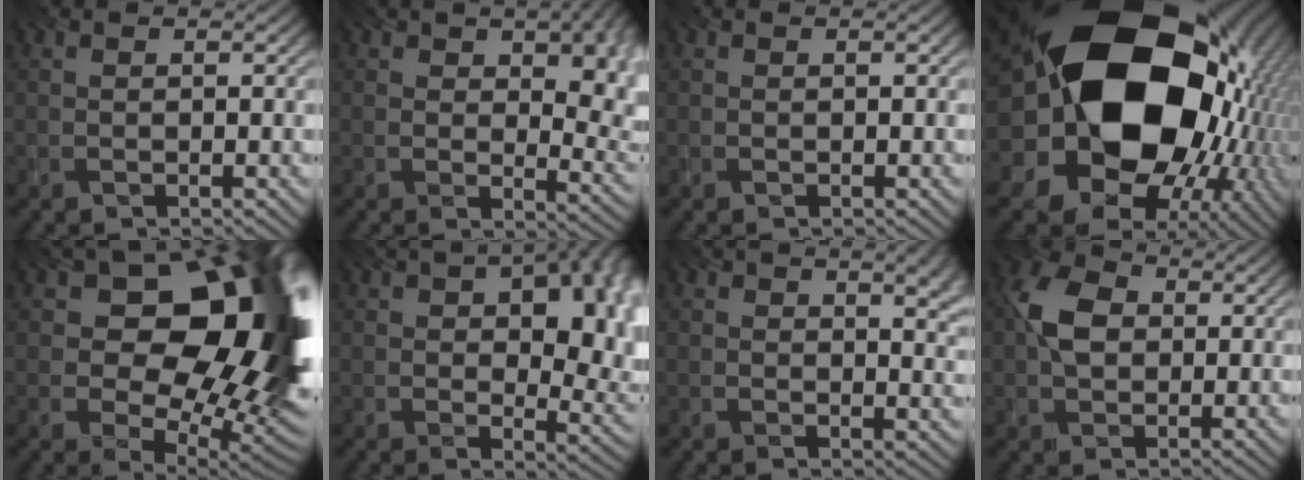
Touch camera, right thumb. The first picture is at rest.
{"total": 10.4, "force": [2.5, 6.2, 8.0], "torque": [-0.118, -0.026, 0.055]}
{"total": 0.0}
{"total": 24.3, "force": [2.2, 18.5, 15.7], "torque": [-0.310, -0.063, 0.065]}
{"total": 19.4, "force": [3.2, 12.3, 14.6], "torque": [-0.150, 0.005, 0.061]}
{"total": 16.2, "force": [3.7, 9.4, 12.7], "torque": [-0.144, -0.006, 0.076]}
{"total": 5.1, "force": [2.3, 2.8, 3.5], "torque": [-0.045, -0.015, 0.048]}
{"total": 6.2, "force": [0.8, 4.4, 4.3], "torque": [-0.095, 0.011, 0.009]}